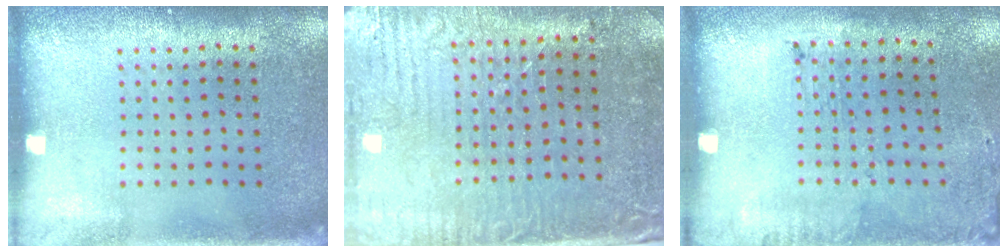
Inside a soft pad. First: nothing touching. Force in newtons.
{"total": 3.4, "press": 3.0, "slide": 1.6}
{"total": 1.8, "press": 1.2, "slide": 1.4}